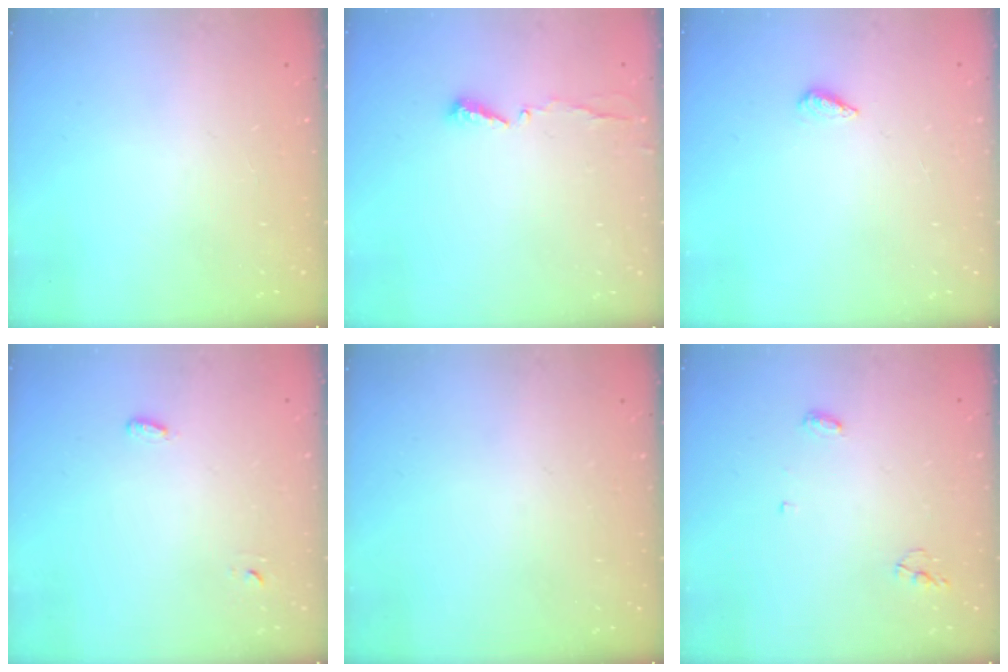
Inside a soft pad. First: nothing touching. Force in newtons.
{"total": 4.8, "press": 4.8, "slide": 0.3}
{"total": 2.1, "press": 1.9, "slide": 0.8}
{"total": 2.8, "press": 2.7, "slide": 0.6}
{"total": 0.0}
{"total": 4.0, "press": 3.9, "slide": 0.3}